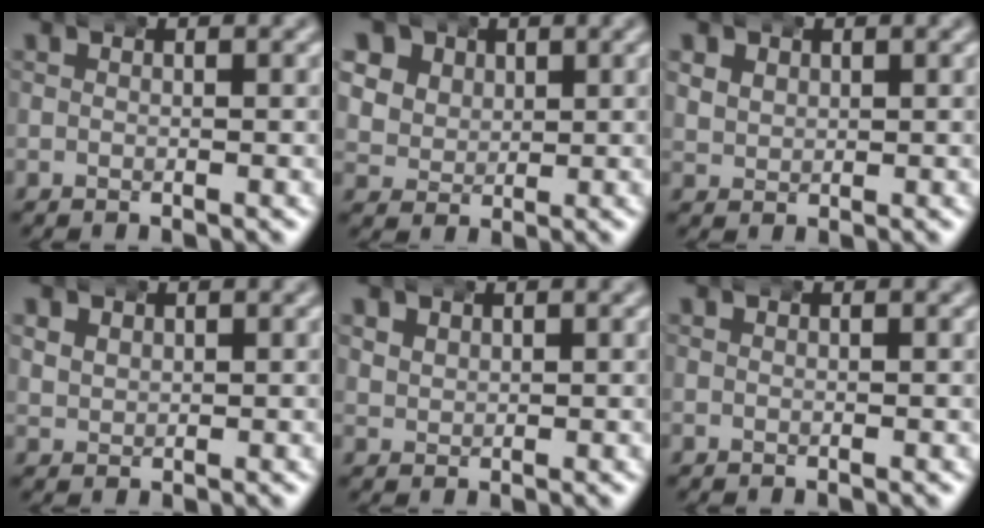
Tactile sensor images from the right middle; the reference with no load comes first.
{"total": 9.0, "force": [2.1, 8.0, 3.6], "torque": [-0.103, -0.017, 0.030]}
{"total": 3.1, "force": [0.9, 2.7, 1.1], "torque": [-0.033, -0.006, 0.019]}
{"total": 2.3, "force": [0.8, 2.0, 0.8], "torque": [-0.024, -0.004, 0.017]}
{"total": 1.6, "force": [0.8, 1.3, 0.5], "torque": [-0.016, -0.002, 0.018]}
{"total": 0.0}